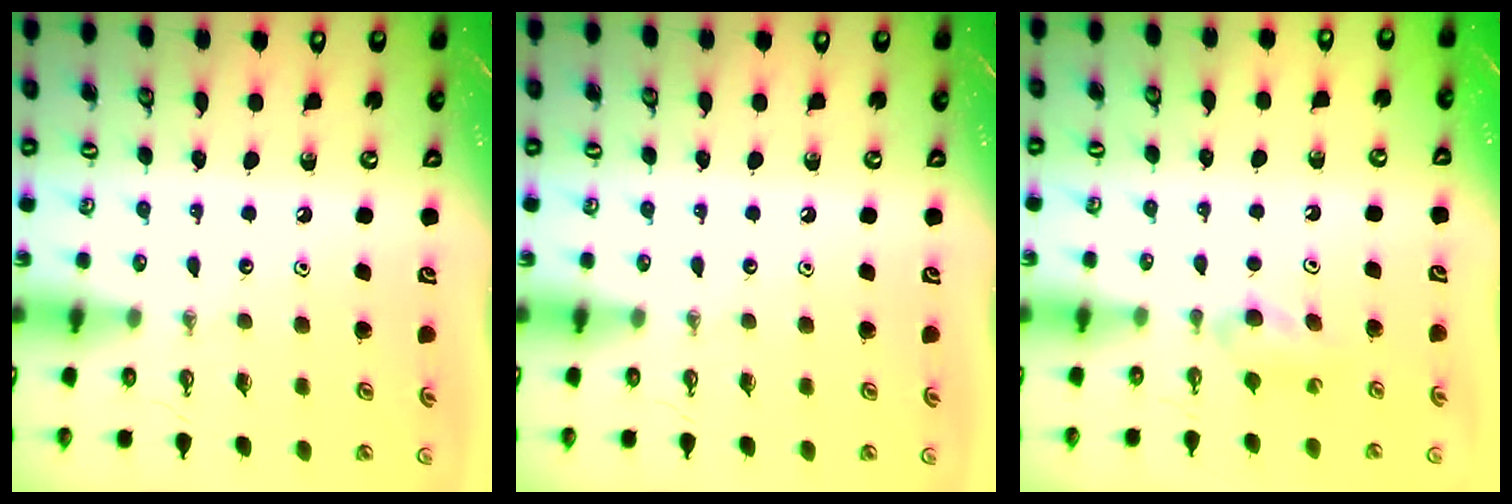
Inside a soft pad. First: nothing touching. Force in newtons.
{"total": 0.0}
{"total": 4.0, "press": 4.0, "slide": 0.4}